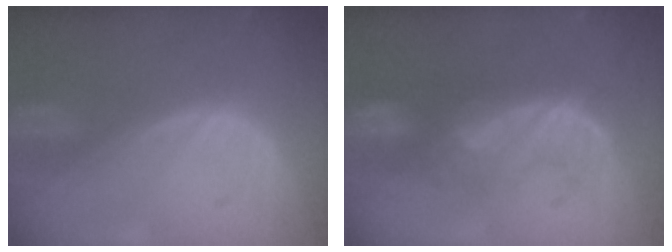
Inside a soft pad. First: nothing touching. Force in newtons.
{"total": 8.2, "press": 7.9, "slide": 2.3}